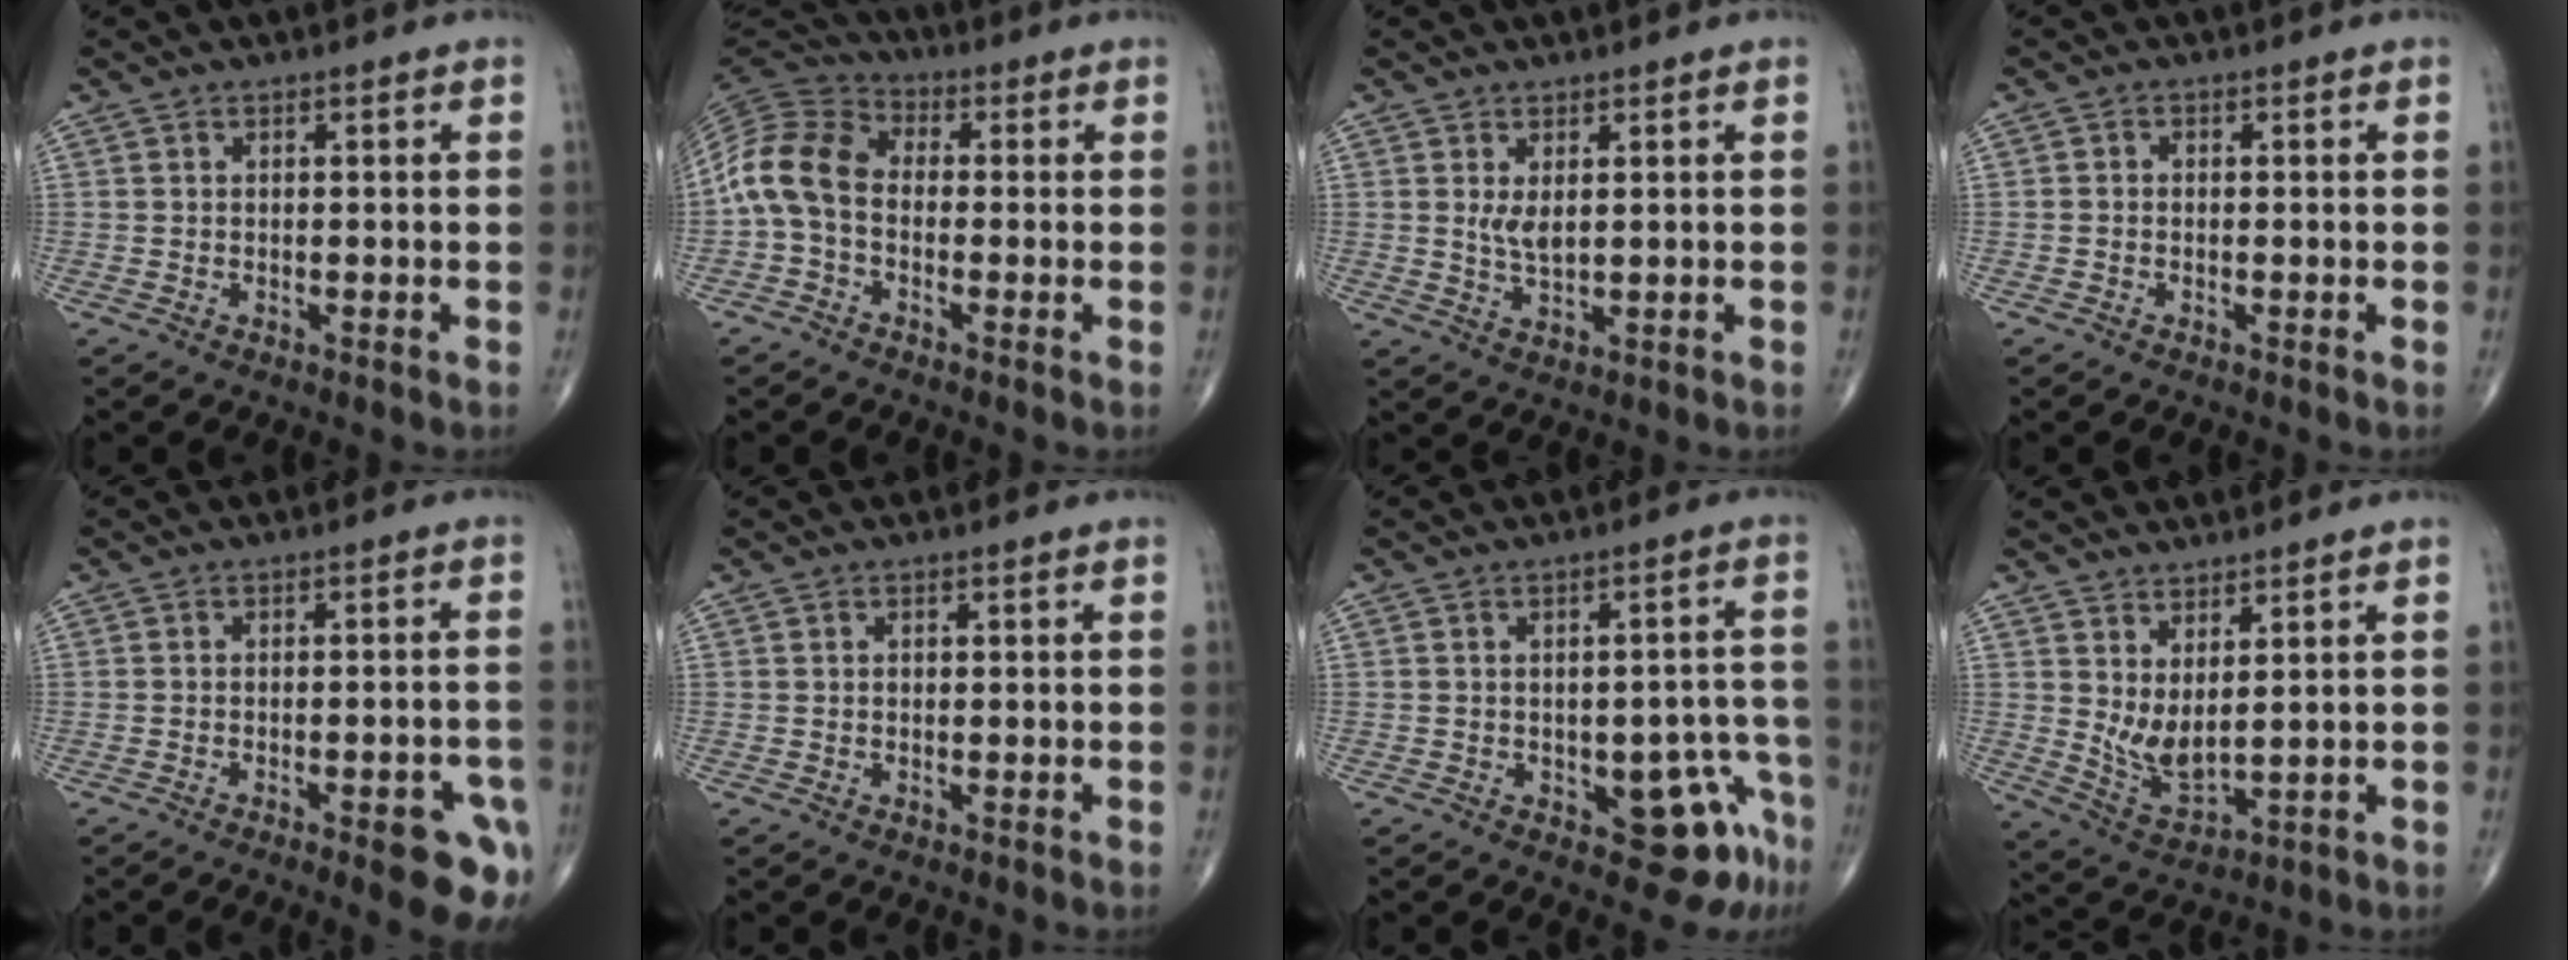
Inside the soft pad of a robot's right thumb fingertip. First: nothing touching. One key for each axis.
{"total": 10.5, "fx": -1.3, "fy": 7.5, "fz": 7.3, "tx": -0.141, "ty": 0.030, "tz": -0.043}
{"total": 3.2, "fx": 0.9, "fy": 1.3, "fz": 2.7, "tx": -0.051, "ty": -0.015, "tz": 0.024}
{"total": 0.7, "fx": -0.3, "fy": 0.5, "fz": 0.3, "tx": -0.003, "ty": 0.001, "tz": -0.010}
{"total": 9.7, "fx": -5.1, "fy": 2.8, "fz": 7.8, "tx": -0.076, "ty": 0.017, "tz": -0.060}
{"total": 0.5, "fx": 0.0, "fy": 0.4, "fz": 0.3, "tx": -0.004, "ty": 0.002, "tz": -0.001}
{"total": 9.3, "fx": -4.6, "fy": 4.3, "fz": 6.9, "tx": -0.046, "ty": 0.034, "tz": -0.050}
{"total": 6.9, "fx": 2.4, "fy": 2.7, "fz": 5.9, "tx": -0.112, "ty": -0.037, "tz": 0.058}